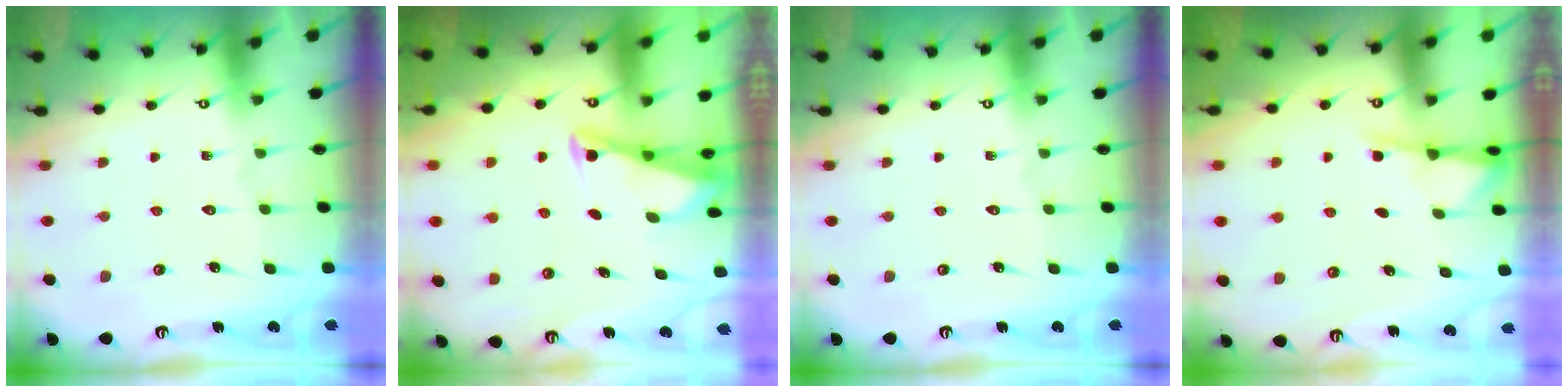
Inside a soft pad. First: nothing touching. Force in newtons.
{"total": 2.7, "press": 2.7, "slide": 0.3}
{"total": 0.0}
{"total": 2.0, "press": 2.0, "slide": 0.4}